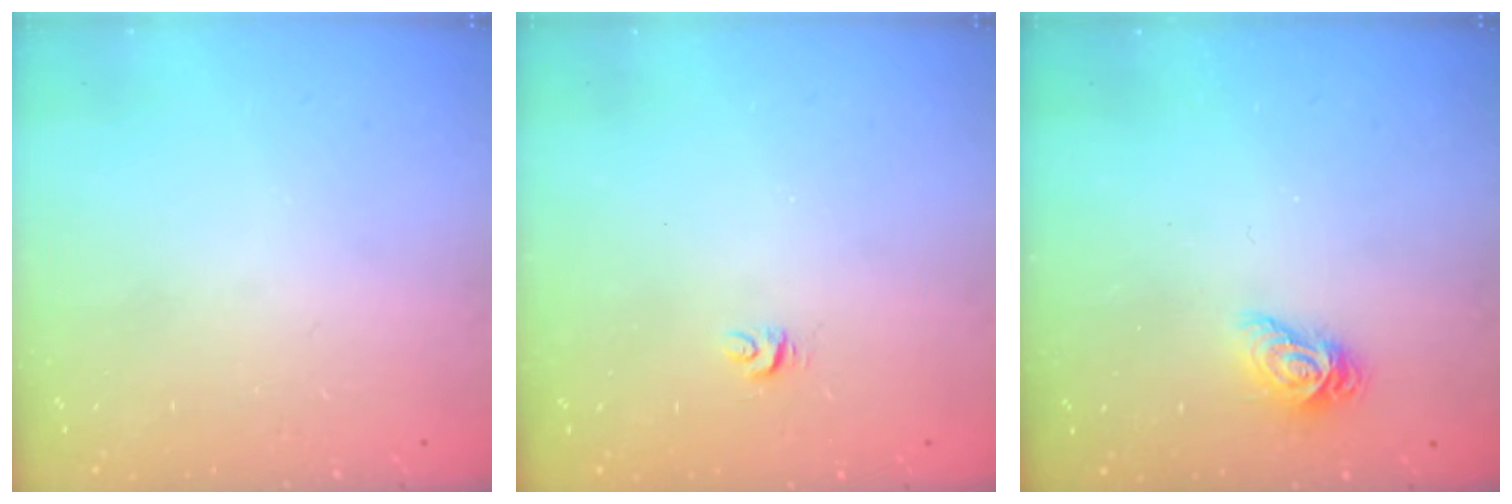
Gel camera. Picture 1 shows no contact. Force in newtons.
{"total": 4.2, "press": 4.2, "slide": 0.2}
{"total": 7.6, "press": 7.6, "slide": 0.0}